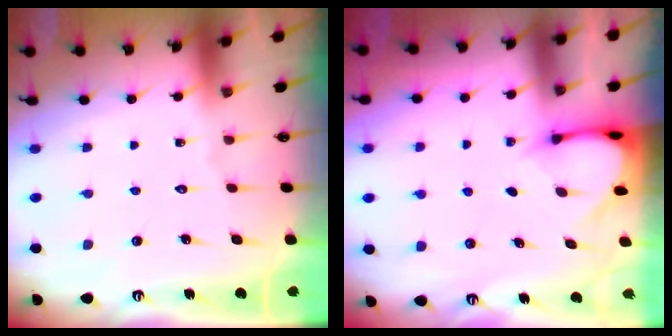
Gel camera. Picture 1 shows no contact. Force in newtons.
{"total": 3.4, "press": 3.4, "slide": 0.2}